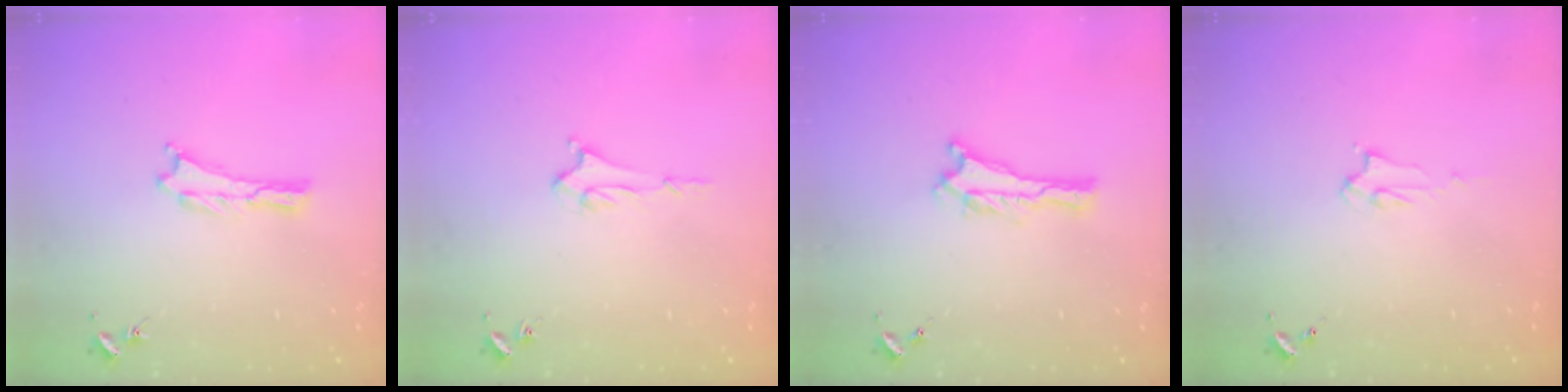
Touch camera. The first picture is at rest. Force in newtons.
{"total": 1.7, "press": 1.6, "slide": 0.4}
{"total": 0.0}
{"total": 2.2, "press": 2.2, "slide": 0.2}